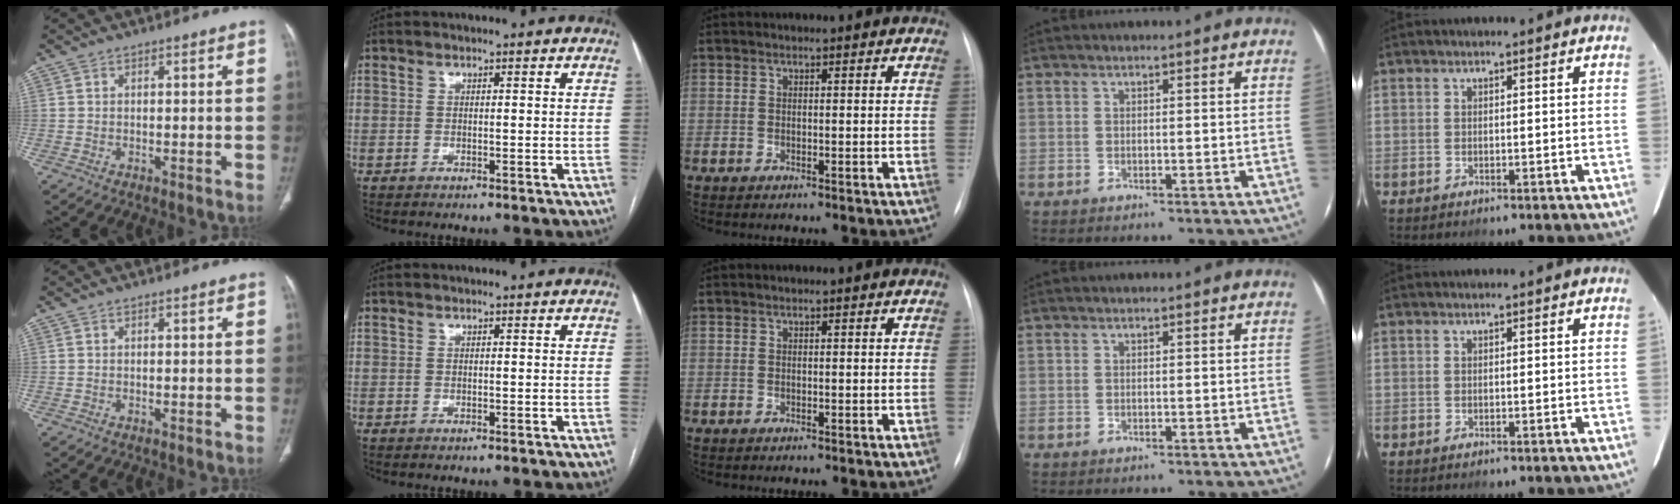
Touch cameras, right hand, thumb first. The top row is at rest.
{}